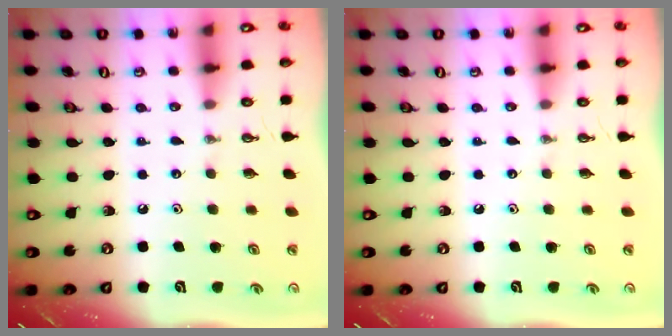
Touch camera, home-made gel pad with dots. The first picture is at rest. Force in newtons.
{"total": 0.0}